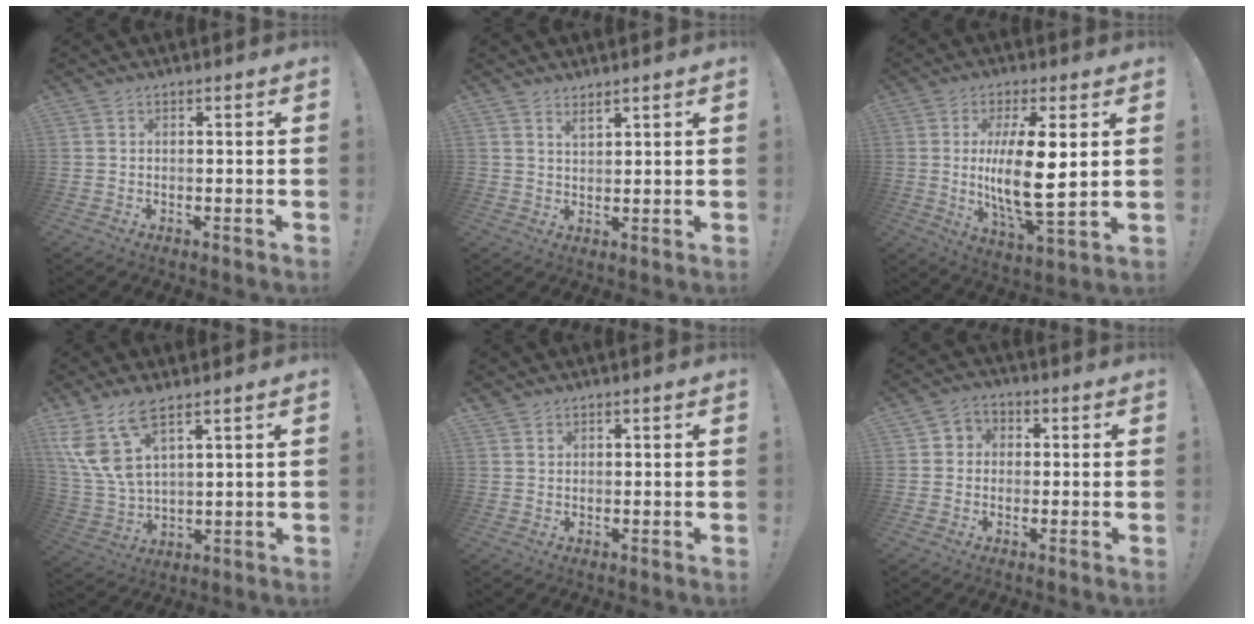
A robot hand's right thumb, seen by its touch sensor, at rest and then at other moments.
{"total": 2.5, "force": [2.2, 0.7, 0.9], "torque": [-0.005, -0.018, 0.038]}
{"total": 15.4, "force": [1.4, 4.2, 14.7], "torque": [-0.283, -0.025, 0.010]}
{"total": 12.4, "force": [7.5, 5.0, 8.5], "torque": [-0.175, -0.039, 0.141]}
{"total": 1.6, "force": [1.3, 0.9, 0.2], "torque": [0.011, -0.013, 0.020]}
{"total": 3.9, "force": [-0.8, 3.6, 1.3], "torque": [-0.012, 0.008, -0.016]}